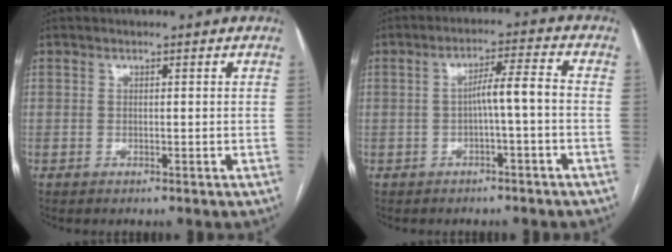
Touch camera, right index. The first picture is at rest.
{"total": 4.9, "force": [-1.0, 0.0, 4.8], "torque": [-0.077, 0.018, -0.014]}